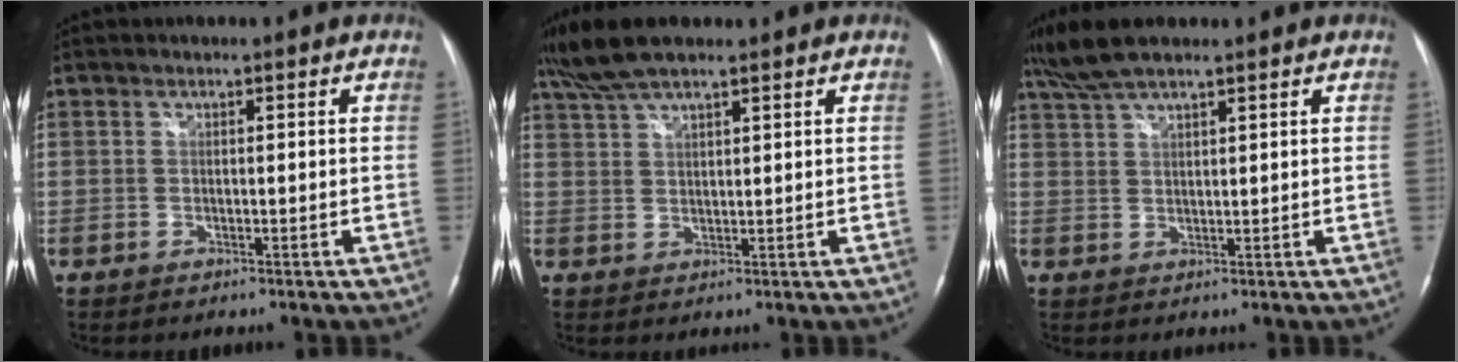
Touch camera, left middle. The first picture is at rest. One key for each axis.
{"total": 7.6, "fx": 6.2, "fy": 1.5, "fz": 4.1, "tx": -0.091, "ty": 0.029, "tz": 0.119}
{"total": 6.5, "fx": 5.3, "fy": 1.2, "fz": 3.5, "tx": -0.082, "ty": 0.026, "tz": 0.105}